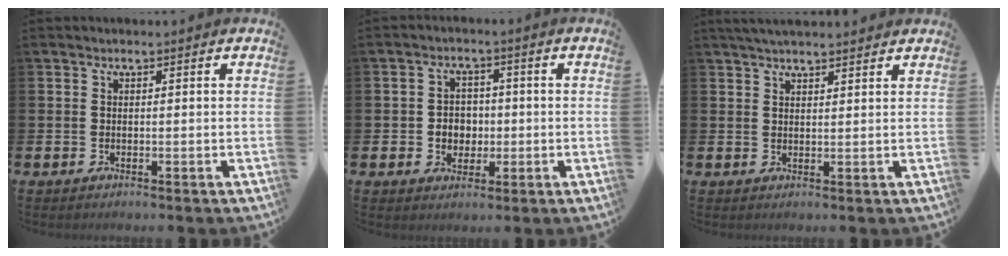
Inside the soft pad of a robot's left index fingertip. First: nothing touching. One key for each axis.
{"total": 3.4, "fx": -0.2, "fy": 3.1, "fz": 1.3, "tx": -0.020, "ty": 0.001, "tz": -0.012}
{"total": 3.1, "fx": 3.0, "fy": 0.5, "fz": 0.9, "tx": -0.024, "ty": -0.004, "tz": 0.055}